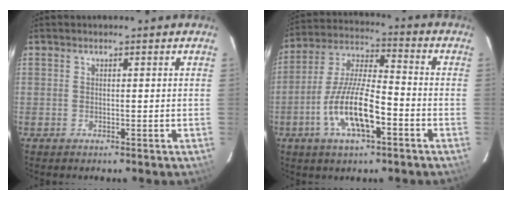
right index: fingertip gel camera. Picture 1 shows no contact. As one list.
[{"total": 13.3, "force": [-5.4, 4.1, 11.5], "torque": [-0.239, -0.005, -0.102]}]